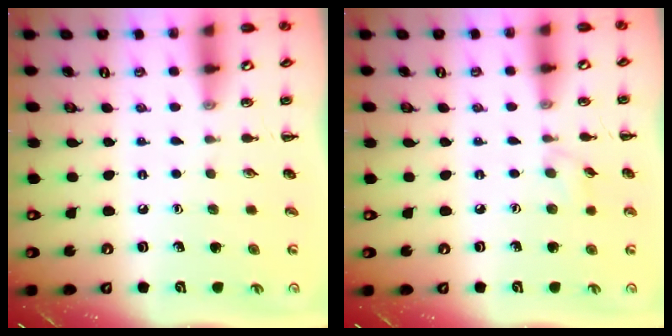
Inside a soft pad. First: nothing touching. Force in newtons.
{"total": 3.4, "press": 3.1, "slide": 1.3}